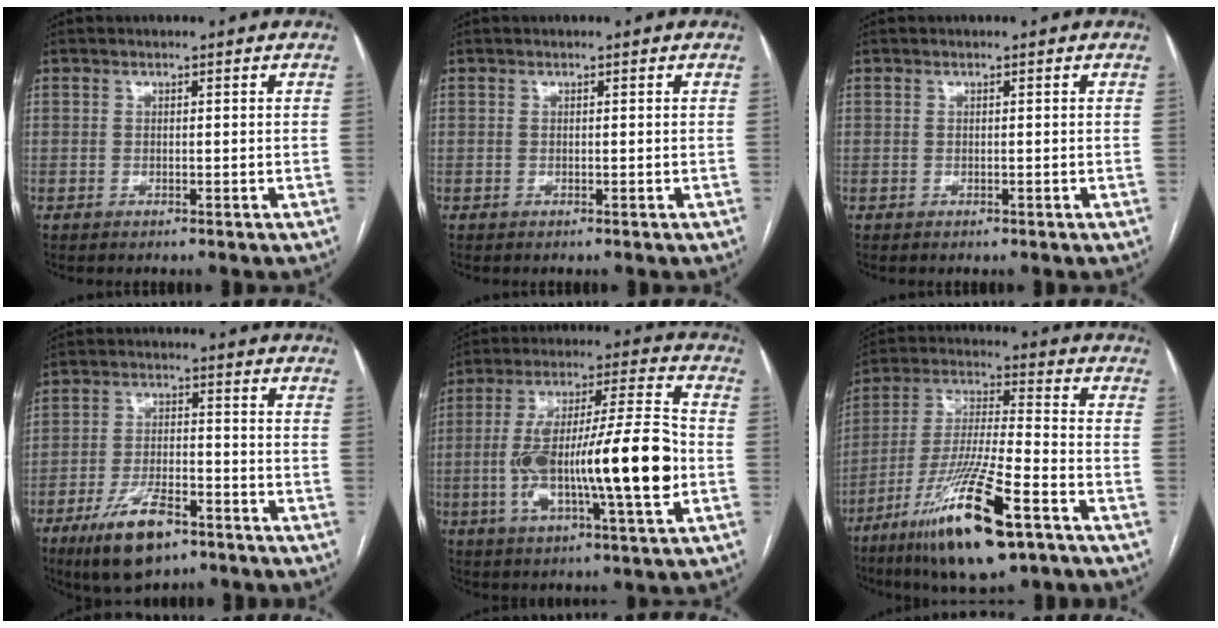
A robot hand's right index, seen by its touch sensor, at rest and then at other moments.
{"total": 0.0}
{"total": 0.0}
{"total": 10.6, "force": [-6.7, 4.0, 7.2], "torque": [-0.138, -0.005, -0.112]}
{"total": 20.7, "force": [-3.1, 2.6, 20.3], "torque": [-0.356, 0.013, -0.048]}
{"total": 18.9, "force": [-10.5, 2.5, 15.5], "torque": [-0.305, -0.040, -0.184]}